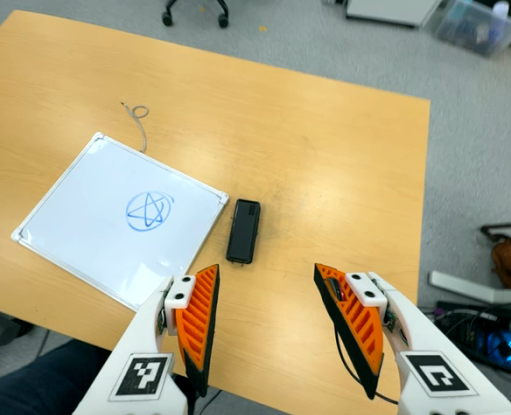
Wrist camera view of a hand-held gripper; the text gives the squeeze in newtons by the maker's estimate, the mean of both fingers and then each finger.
{"total": 0.0}